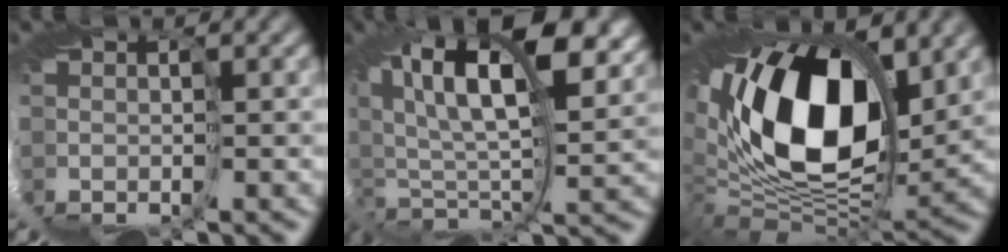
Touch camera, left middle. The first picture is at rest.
{"total": 13.5, "force": [9.1, 4.7, 8.7], "torque": [-0.183, 0.017, 0.167]}
{"total": 13.3, "force": [5.8, 6.1, 10.3], "torque": [-0.191, 0.013, 0.083]}